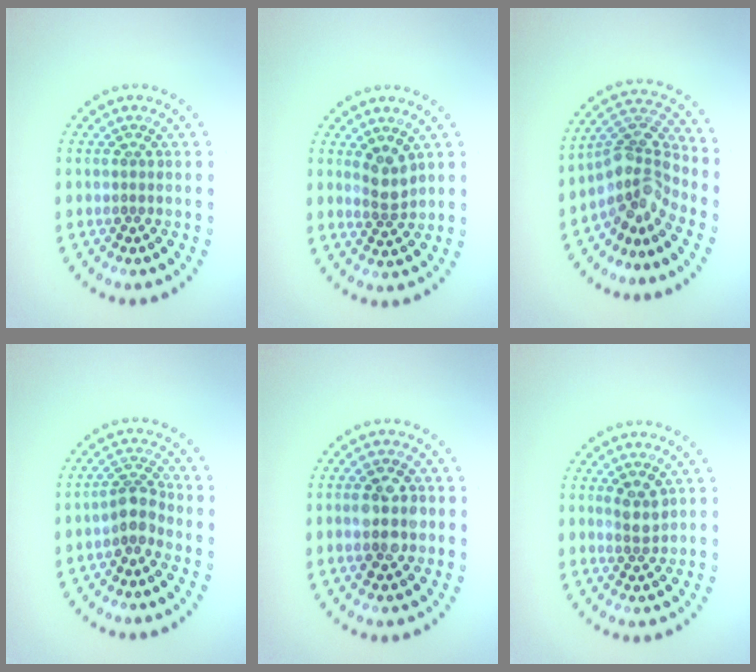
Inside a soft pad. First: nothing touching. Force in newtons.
{"total": 2.0, "press": 1.6, "slide": 1.2}
{"total": 4.2, "press": 3.2, "slide": 2.8}
{"total": 2.6, "press": 2.1, "slide": 1.5}
{"total": 3.8, "press": 3.8, "slide": 0.2}
{"total": 1.8, "press": 1.5, "slide": 1.0}